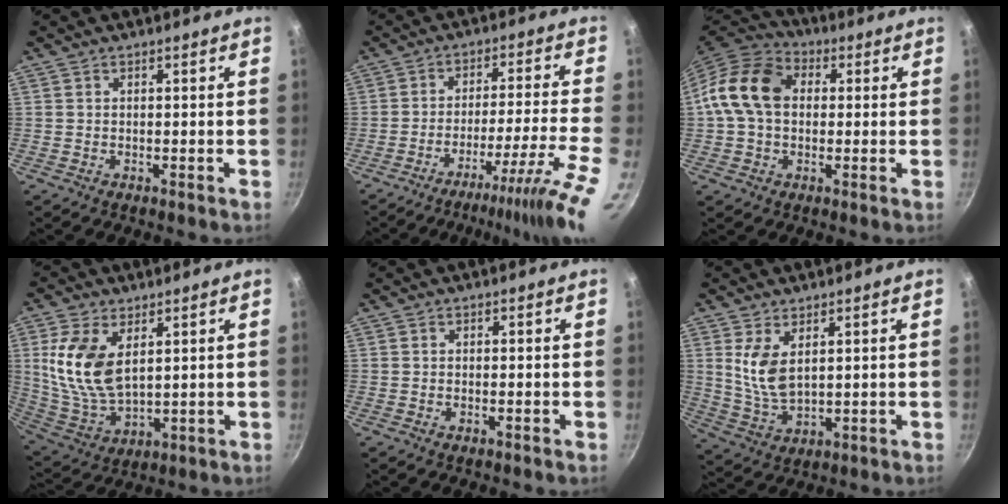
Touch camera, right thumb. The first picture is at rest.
{"total": 11.9, "force": [-8.2, -1.3, 8.5], "torque": [-0.136, 0.045, -0.130]}
{"total": 13.1, "force": [1.3, 9.8, 8.6], "torque": [-0.129, 0.023, 0.004]}
{"total": 13.7, "force": [3.8, 7.7, 10.6], "torque": [-0.209, -0.025, 0.088]}
{"total": 0.6, "force": [-0.2, 0.2, 0.5], "torque": [-0.009, 0.002, -0.005]}
{"total": 7.8, "force": [2.6, 4.1, 6.2], "torque": [-0.116, -0.028, 0.062]}